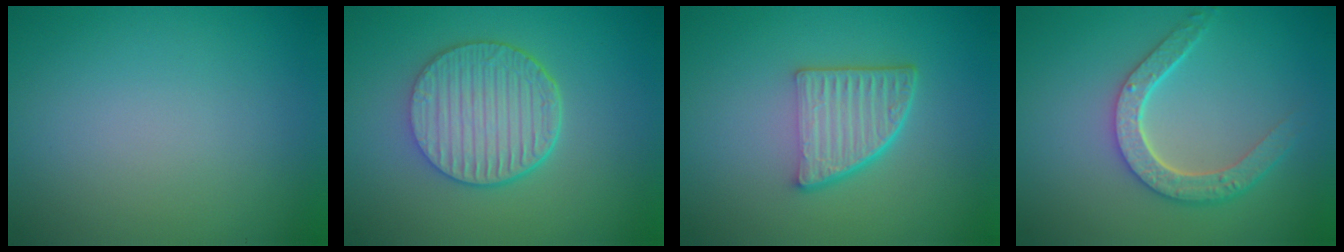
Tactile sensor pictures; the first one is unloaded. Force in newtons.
{"total": 6.3, "press": 4.6, "slide": 4.3}
{"total": 5.2, "press": 3.6, "slide": 3.7}
{"total": 4.4, "press": 3.5, "slide": 2.7}